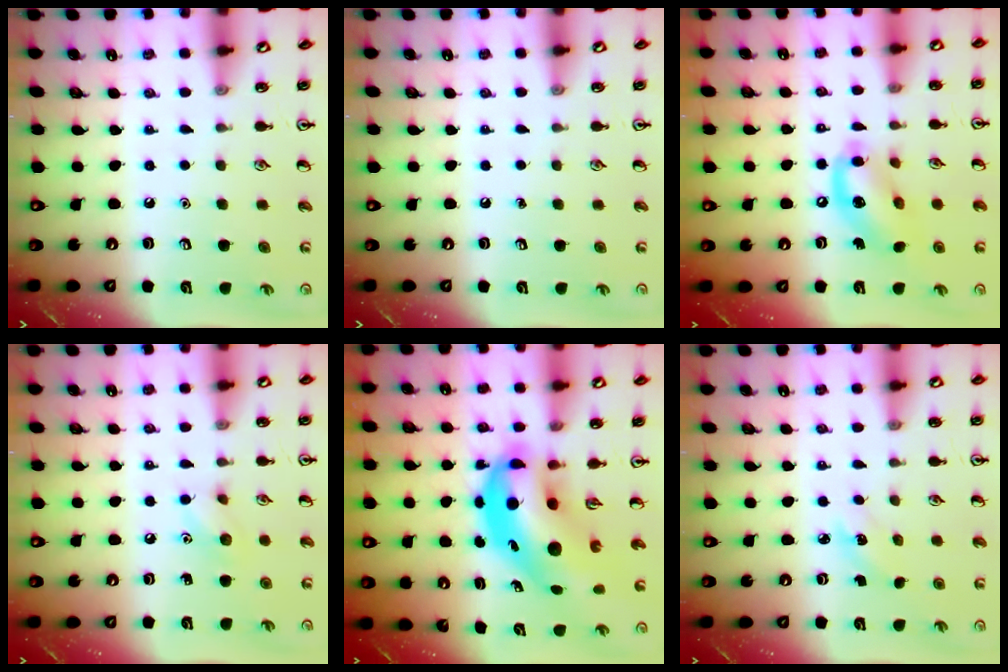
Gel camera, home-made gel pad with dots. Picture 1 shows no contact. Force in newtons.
{"total": 0.0}
{"total": 13.1, "press": 12.7, "slide": 3.0}
{"total": 5.5, "press": 5.3, "slide": 1.2}
{"total": 11.4, "press": 10.9, "slide": 3.2}
{"total": 2.1, "press": 2.0, "slide": 0.8}